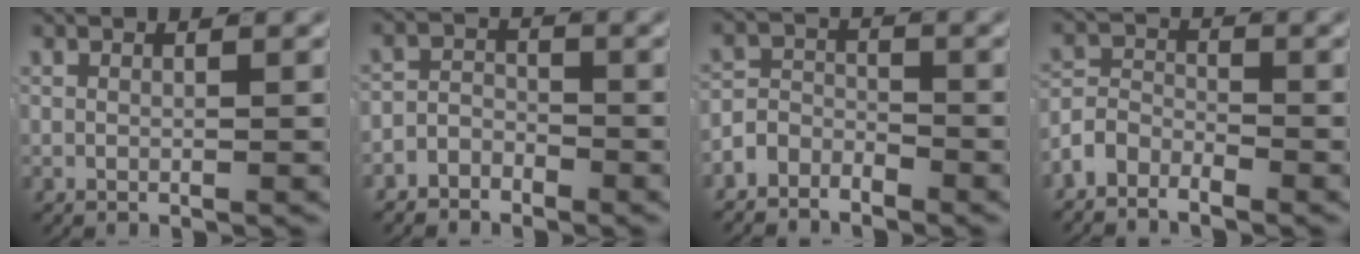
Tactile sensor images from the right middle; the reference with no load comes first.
{"total": 3.2, "force": [-2.5, 1.9, 0.4], "torque": [0.005, -0.006, -0.050]}
{"total": 3.8, "force": [-2.8, 2.4, 0.8], "torque": [-0.002, -0.005, -0.058]}
{"total": 4.4, "force": [-3.0, 3.0, 1.2], "torque": [-0.020, -0.014, -0.057]}